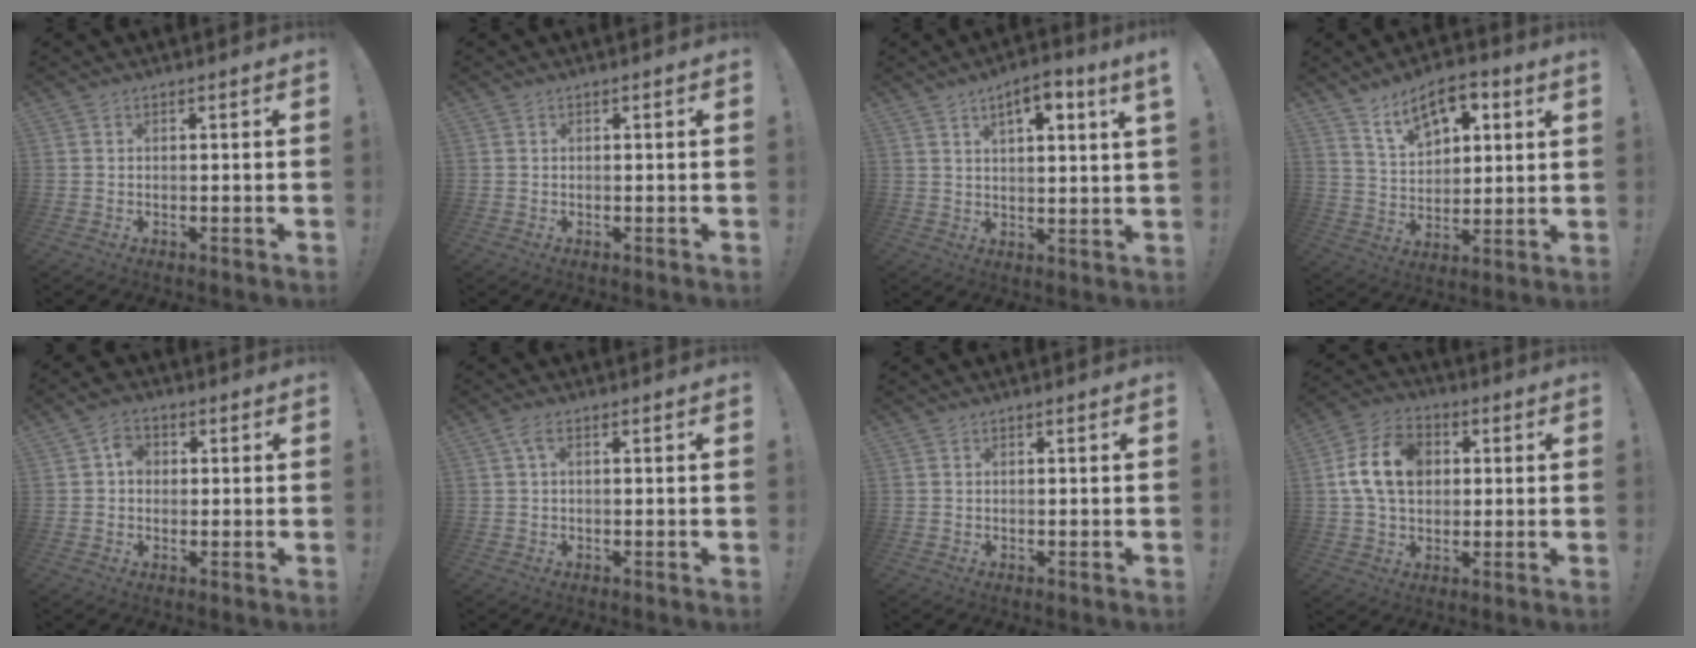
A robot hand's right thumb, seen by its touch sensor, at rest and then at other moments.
{"total": 0.0}
{"total": 6.8, "force": [3.9, 0.9, 5.5], "torque": [-0.070, -0.022, 0.058]}
{"total": 11.3, "force": [7.3, 5.7, 6.4], "torque": [-0.096, -0.034, 0.132]}
{"total": 4.8, "force": [0.5, 4.0, 2.6], "torque": [-0.030, 0.004, 0.007]}
{"total": 2.6, "force": [0.7, 0.8, 2.4], "torque": [-0.048, 0.002, 0.012]}
{"total": 0.0}
{"total": 14.9, "force": [2.4, 11.0, 9.7], "torque": [-0.172, 0.006, 0.047]}